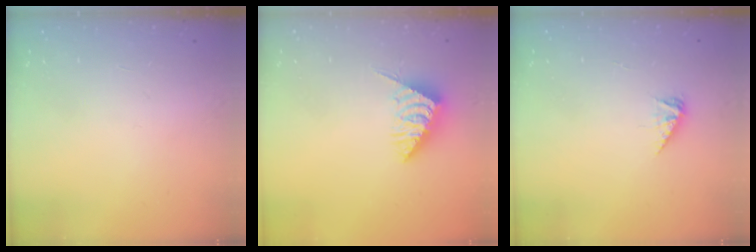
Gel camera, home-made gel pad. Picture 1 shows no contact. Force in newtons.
{"total": 4.9, "press": 4.9, "slide": 0.2}
{"total": 2.5, "press": 2.5, "slide": 0.4}